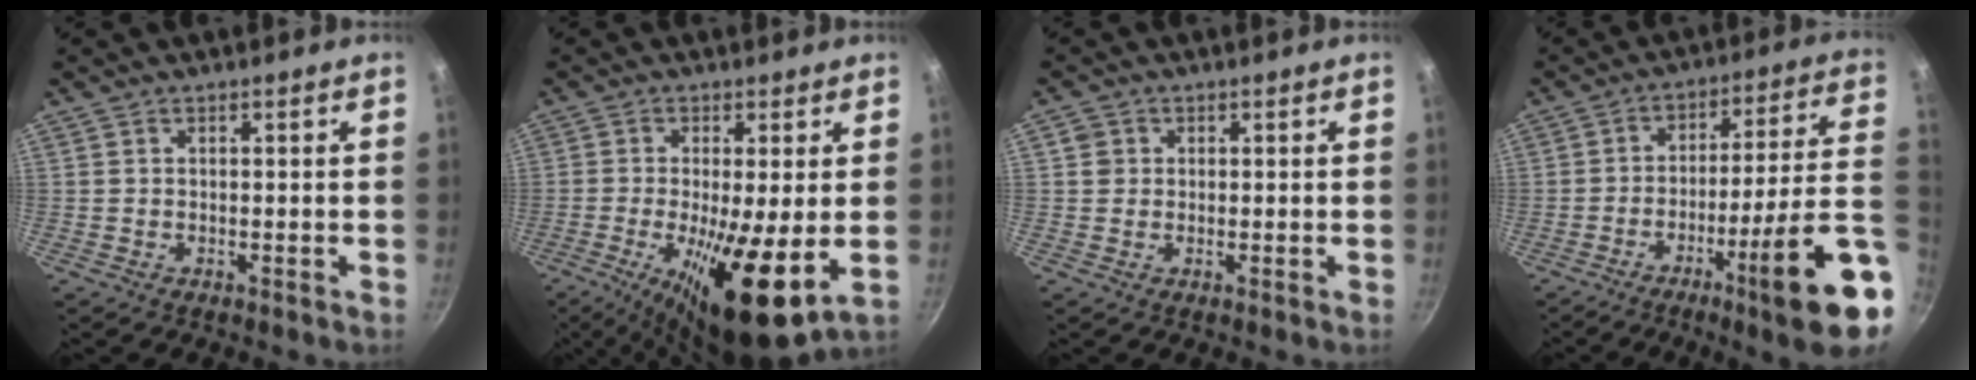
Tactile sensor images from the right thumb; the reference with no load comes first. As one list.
[{"total": 14.6, "force": [-2.5, 3.8, 13.9], "torque": [-0.238, -0.021, -0.034]}, {"total": 2.3, "force": [0.4, 2.1, 0.6], "torque": [0.000, 0.007, 0.004]}, {"total": 19.6, "force": [-7.3, 1.8, 18.0], "torque": [-0.236, 0.028, -0.108]}]